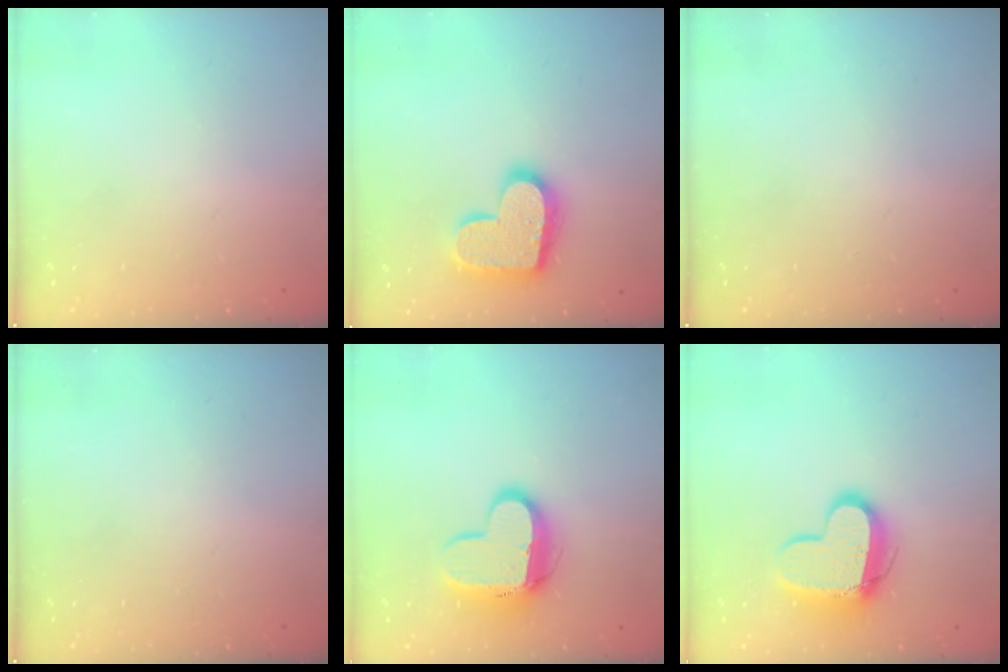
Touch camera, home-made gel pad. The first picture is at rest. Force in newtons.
{"total": 17.5, "press": 17.5, "slide": 1.0}
{"total": 0.0}
{"total": 0.0}
{"total": 12.0, "press": 11.9, "slide": 1.1}
{"total": 13.1, "press": 13.0, "slide": 1.1}